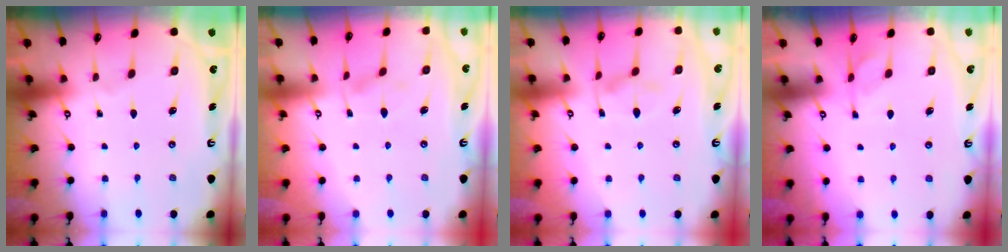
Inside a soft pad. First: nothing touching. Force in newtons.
{"total": 2.4, "press": 2.3, "slide": 0.7}
{"total": 2.3, "press": 2.0, "slide": 1.2}
{"total": 4.5, "press": 4.4, "slide": 1.2}